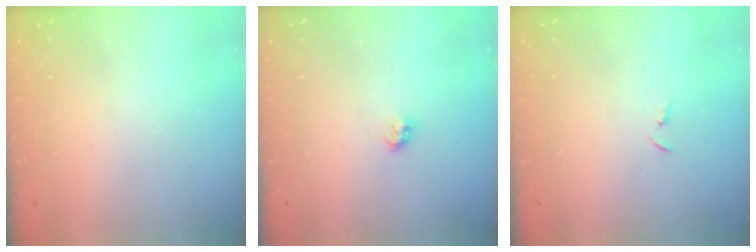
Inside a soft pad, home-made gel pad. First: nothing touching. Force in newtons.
{"total": 2.8, "press": 2.8, "slide": 0.5}
{"total": 3.3, "press": 3.2, "slide": 0.4}